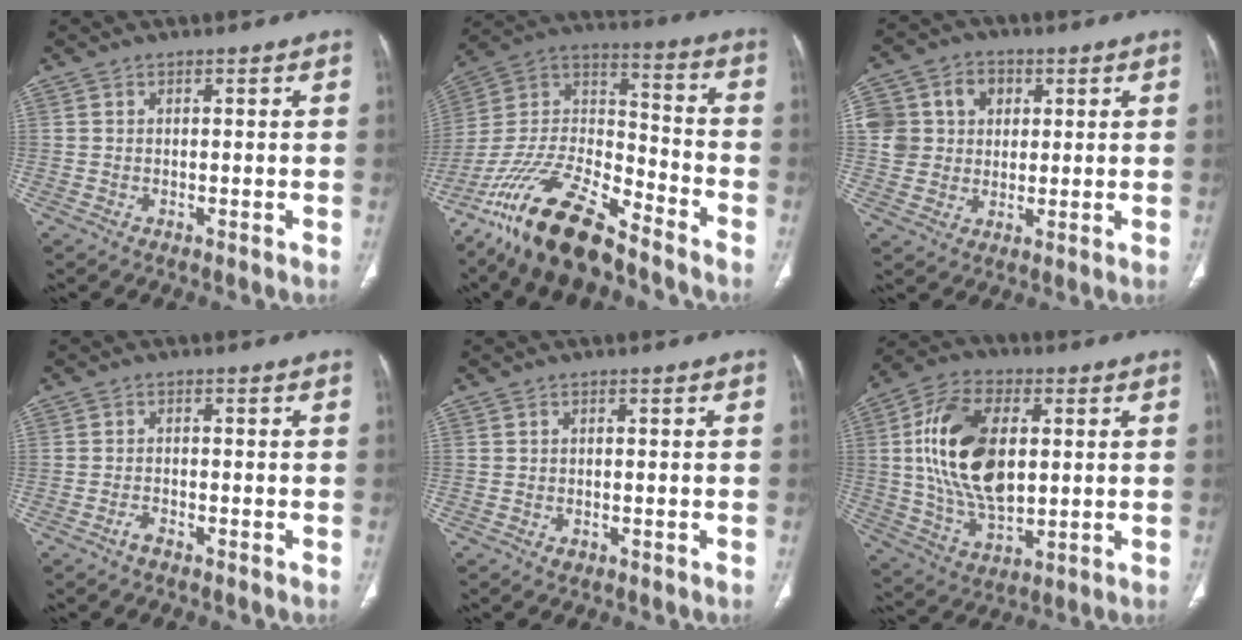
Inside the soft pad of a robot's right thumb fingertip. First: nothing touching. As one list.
[{"total": 21.4, "force": [-16.1, 7.0, 12.3], "torque": [-0.244, 0.067, -0.302]}, {"total": 11.3, "force": [2.5, 10.2, 4.2], "torque": [-0.056, 0.016, 0.047]}, {"total": 1.5, "force": [-1.2, 0.5, 0.7], "torque": [-0.017, 0.007, -0.022]}, {"total": 0.8, "force": [-0.4, 0.6, 0.4], "torque": [0.000, 0.001, -0.002]}, {"total": 19.2, "force": [2.7, 11.0, 15.5], "torque": [-0.283, -0.003, 0.053]}]